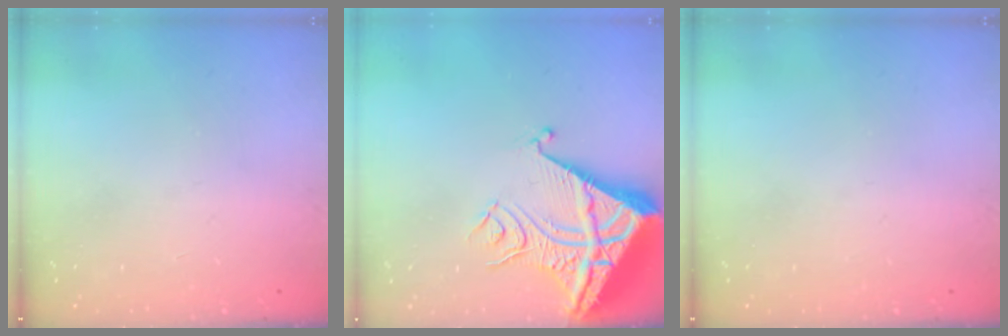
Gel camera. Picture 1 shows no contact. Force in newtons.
{"total": 11.5, "press": 11.5, "slide": 1.2}
{"total": 0.0}